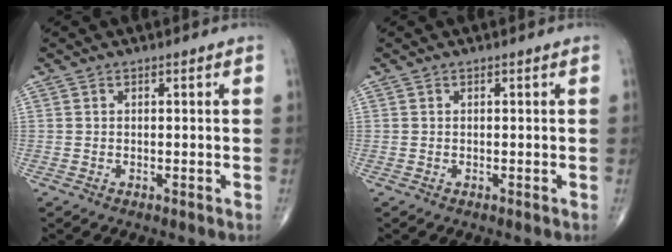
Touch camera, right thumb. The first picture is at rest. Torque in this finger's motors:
{"motor_torque": [-0.01, -0.01, 0.00, 0.00, 0.00]}